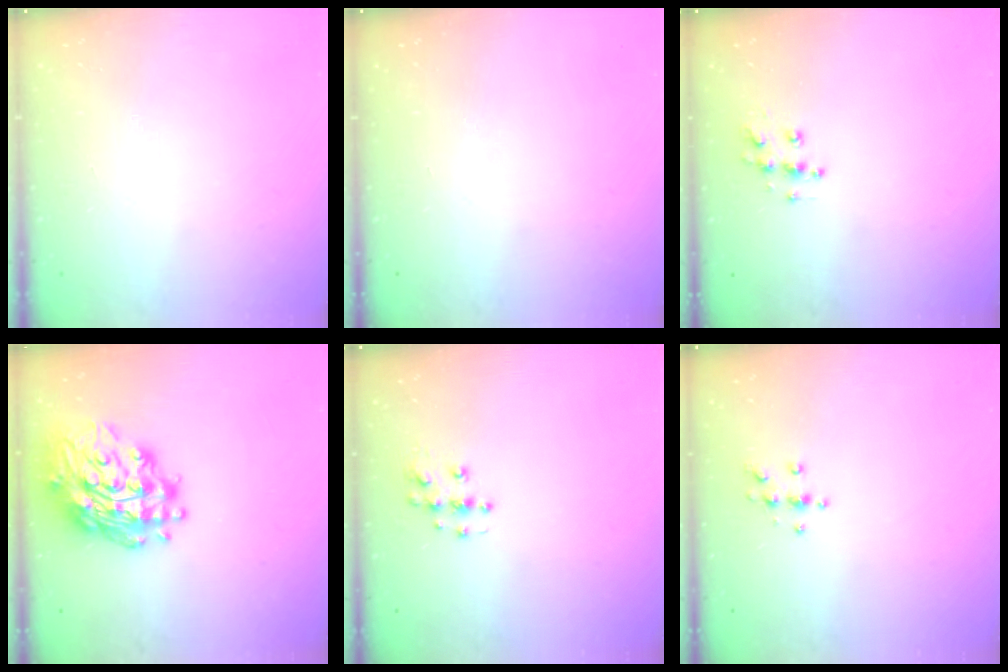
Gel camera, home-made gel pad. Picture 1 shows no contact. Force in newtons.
{"total": 0.0}
{"total": 7.5, "press": 7.5, "slide": 0.1}
{"total": 20.7, "press": 20.6, "slide": 1.9}
{"total": 5.9, "press": 5.9, "slide": 0.1}
{"total": 4.5, "press": 4.4, "slide": 0.6}